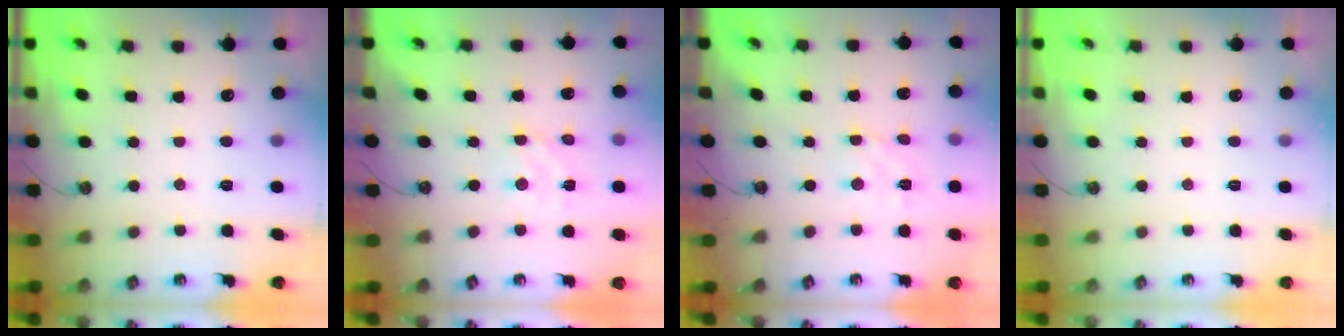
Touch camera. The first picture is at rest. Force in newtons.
{"total": 3.3, "press": 3.3, "slide": 0.3}
{"total": 3.4, "press": 3.3, "slide": 0.2}
{"total": 0.0}